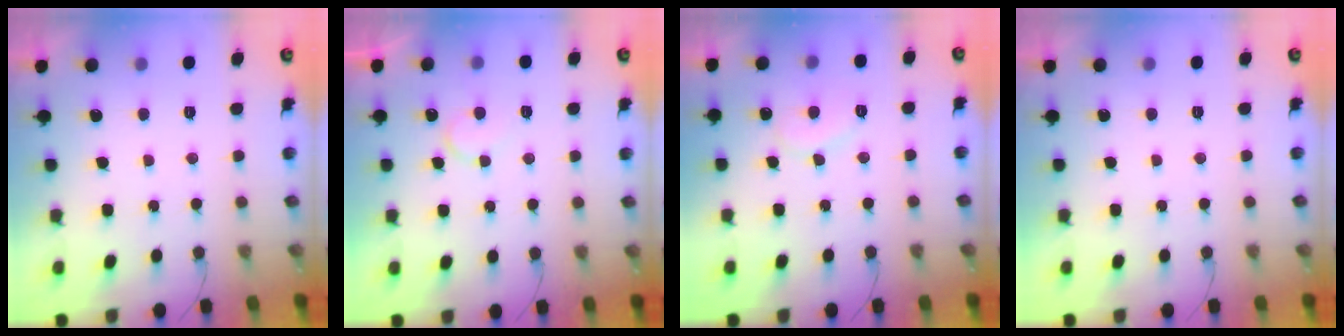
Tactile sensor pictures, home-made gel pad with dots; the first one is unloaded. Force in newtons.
{"total": 6.2, "press": 6.1, "slide": 0.5}
{"total": 7.4, "press": 7.4, "slide": 0.5}
{"total": 1.7, "press": 1.7, "slide": 0.1}